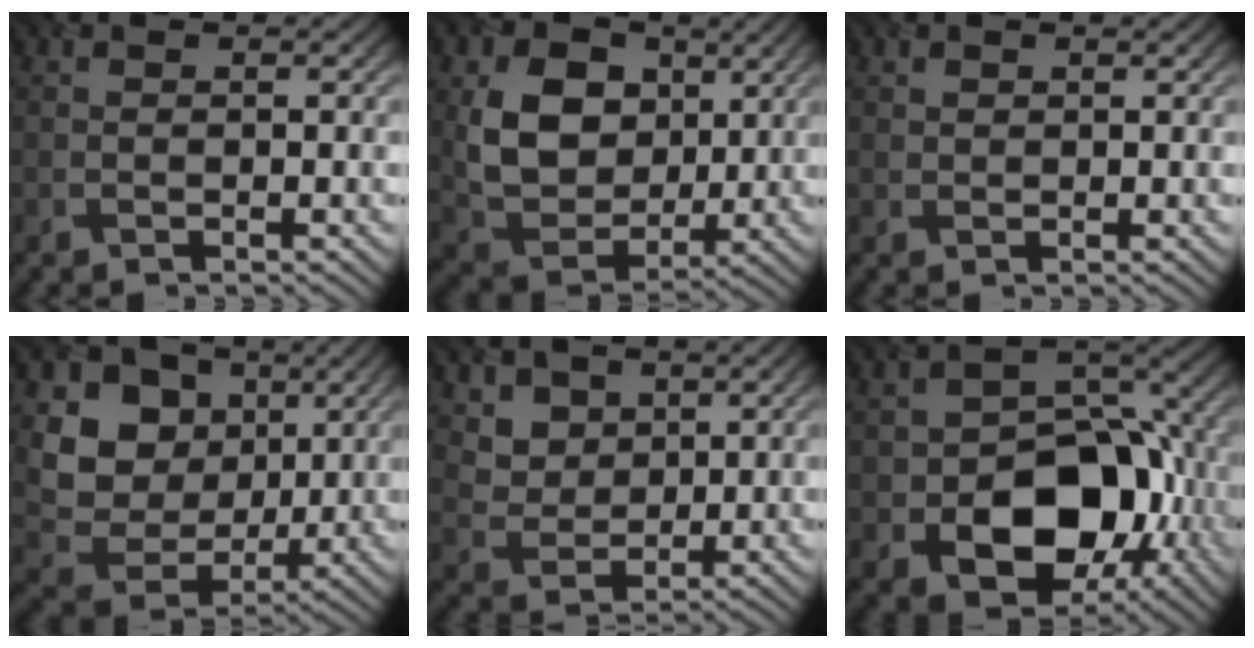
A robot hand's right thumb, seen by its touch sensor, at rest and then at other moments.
{"total": 10.5, "force": [2.5, 8.0, 6.3], "torque": [-0.148, -0.007, 0.043]}
{"total": 0.8, "force": [0.6, 0.5, 0.2], "torque": [-0.006, -0.002, 0.014]}
{"total": 11.6, "force": [3.8, 9.4, 5.7], "torque": [-0.126, -0.005, 0.063]}
{"total": 5.4, "force": [3.2, 3.8, 2.0], "torque": [-0.065, -0.031, 0.080]}
{"total": 14.1, "force": [-4.5, 9.7, 9.1], "torque": [-0.126, -0.022, -0.079]}